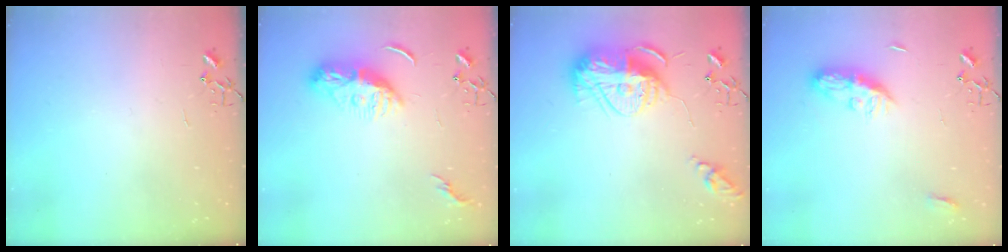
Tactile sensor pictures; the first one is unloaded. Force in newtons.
{"total": 10.2, "press": 10.2, "slide": 0.9}
{"total": 14.4, "press": 14.3, "slide": 1.4}
{"total": 8.0, "press": 8.0, "slide": 0.4}